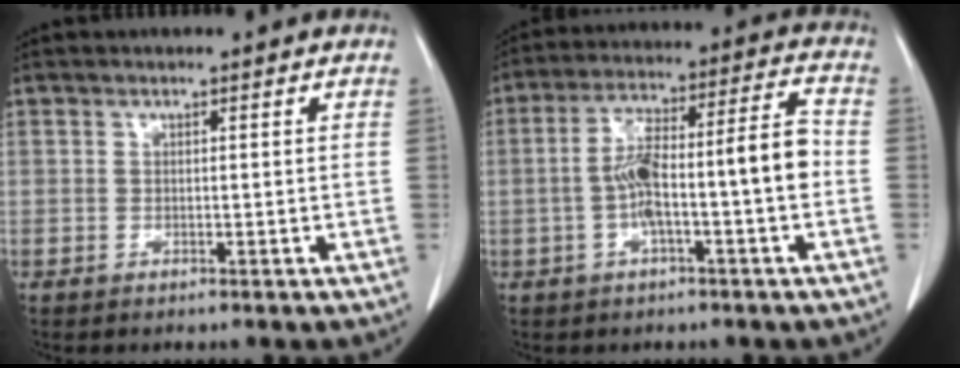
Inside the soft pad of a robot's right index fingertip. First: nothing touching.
{"total": 11.7, "force": [-2.2, 1.2, 11.4], "torque": [-0.200, 0.036, -0.037]}